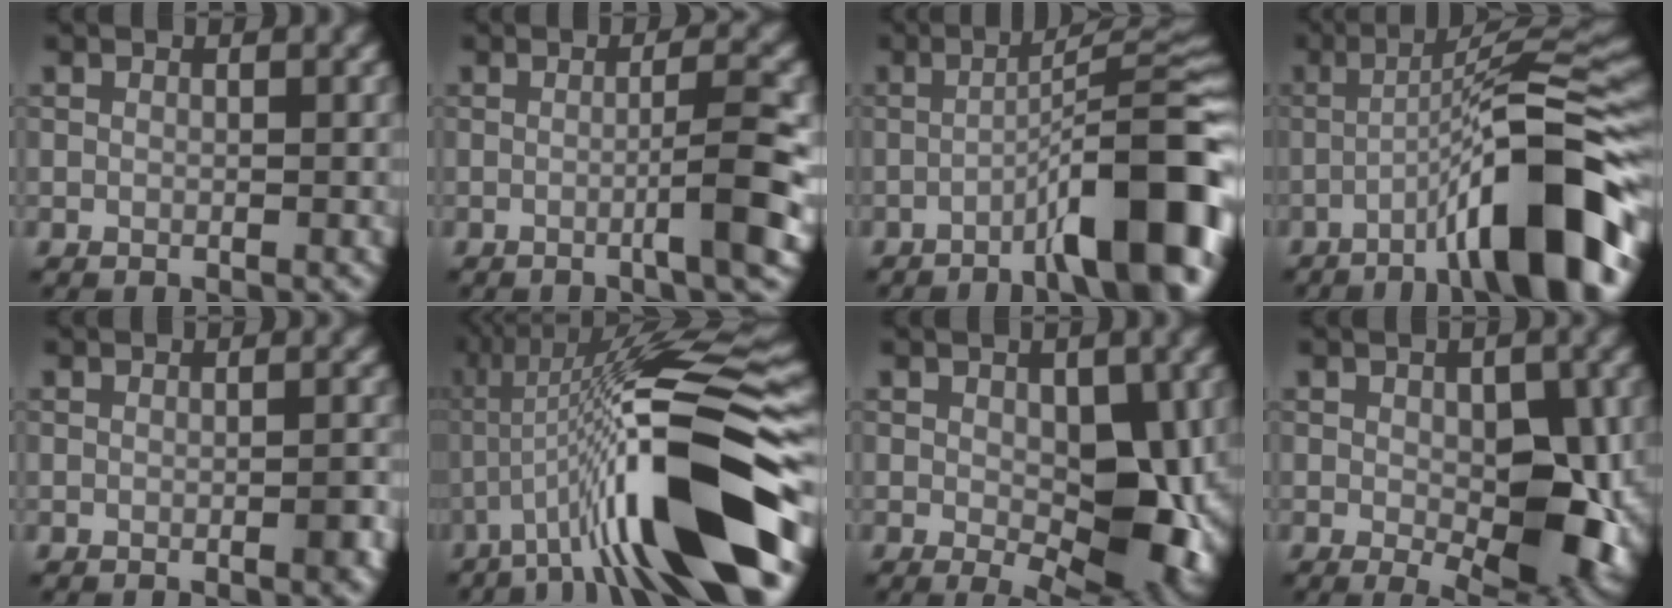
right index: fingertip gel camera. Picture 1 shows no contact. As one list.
[{"total": 4.6, "force": [-1.1, 0.5, 4.5], "torque": [-0.058, 0.012, -0.030]}, {"total": 11.3, "force": [-5.0, 1.9, 10.0], "torque": [-0.131, 0.018, -0.079]}, {"total": 11.9, "force": [-5.2, 1.8, 10.6], "torque": [-0.144, 0.025, -0.085]}, {"total": 1.5, "force": [-0.6, 0.2, 1.3], "torque": [-0.017, 0.002, -0.010]}, {"total": 15.3, "force": [-4.4, 3.0, 14.3], "torque": [-0.235, 0.022, -0.070]}, {"total": 9.0, "force": [-0.4, 4.8, 7.6], "torque": [-0.101, -0.014, 0.005]}, {"total": 8.8, "force": [-0.9, 4.1, 7.7], "torque": [-0.115, -0.017, 0.001]}]